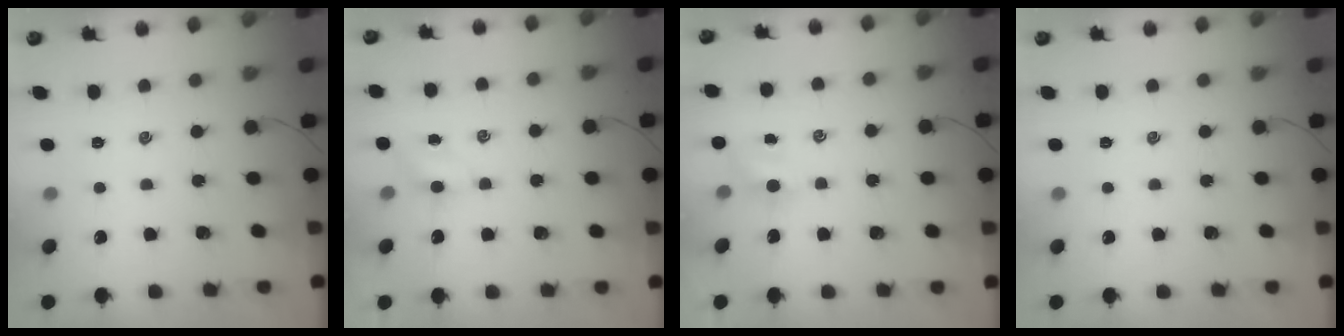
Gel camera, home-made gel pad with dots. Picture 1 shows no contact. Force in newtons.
{"total": 3.5, "press": 3.3, "slide": 1.2}
{"total": 3.0, "press": 2.8, "slide": 1.0}
{"total": 0.0}